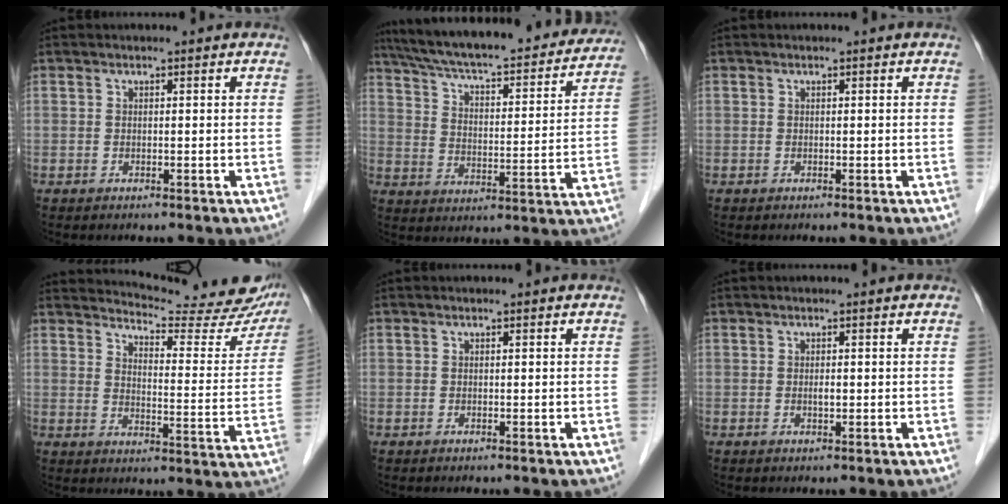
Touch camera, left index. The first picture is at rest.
{"total": 28.4, "force": [25.0, 5.3, 12.4], "torque": [-0.206, -0.014, 0.332]}
{"total": 0.0}
{"total": 21.0, "force": [19.7, 2.7, 6.6], "torque": [-0.089, -0.078, 0.231]}
{"total": 0.0}
{"total": 0.8, "force": [0.0, 0.2, 0.7], "torque": [-0.013, -0.001, 0.000]}